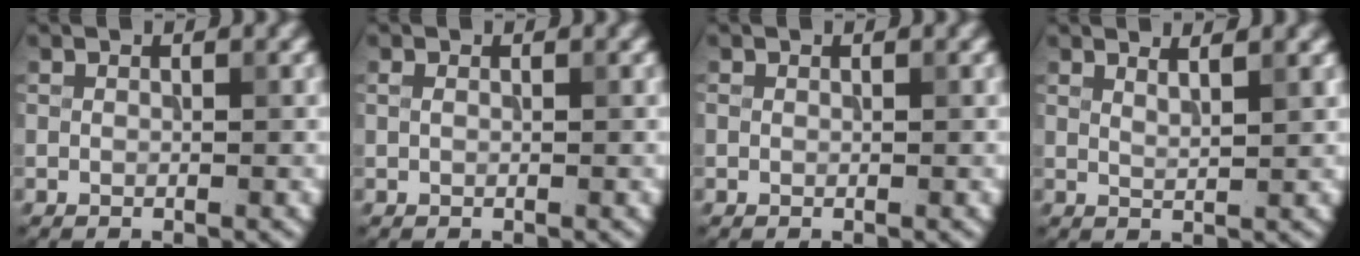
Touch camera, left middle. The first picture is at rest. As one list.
[{"total": 0.6, "force": [0.1, 0.3, 0.5], "torque": [-0.014, 0.002, 0.002]}, {"total": 0.0}, {"total": 1.7, "force": [1.4, 0.1, 1.0], "torque": [-0.013, 0.010, 0.017]}]